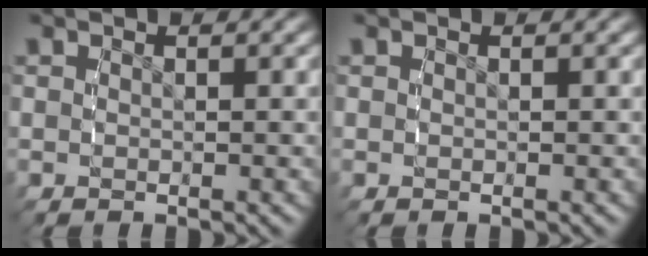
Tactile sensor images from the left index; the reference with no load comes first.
{"total": 0.0}